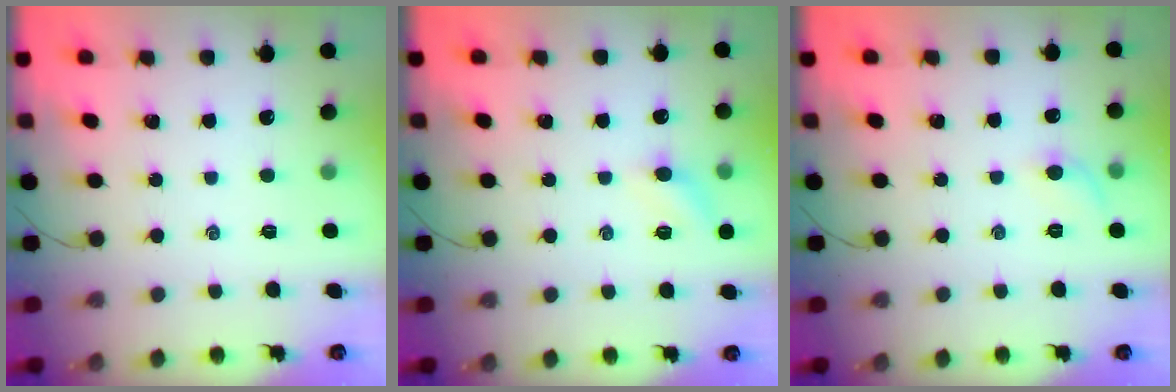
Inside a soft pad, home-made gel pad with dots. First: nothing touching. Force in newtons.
{"total": 6.5, "press": 6.2, "slide": 2.0}
{"total": 5.0, "press": 4.7, "slide": 1.7}